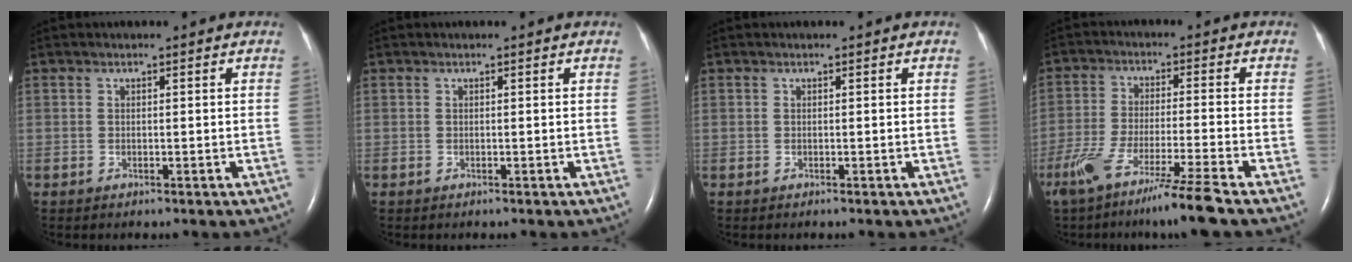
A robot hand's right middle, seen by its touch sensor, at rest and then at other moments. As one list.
[{"total": 0.0}, {"total": 0.0}, {"total": 11.6, "force": [-8.4, -1.5, 7.9], "torque": [-0.143, -0.041, -0.144]}]